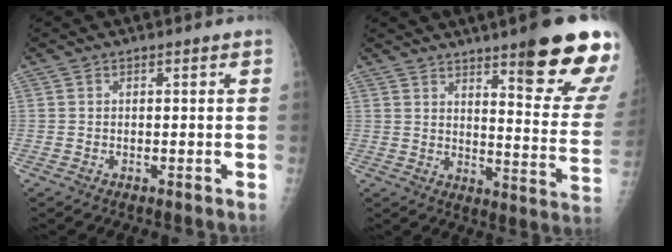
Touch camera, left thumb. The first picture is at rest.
{"total": 20.0, "force": [12.4, 3.2, 15.4], "torque": [-0.173, -0.068, 0.167]}